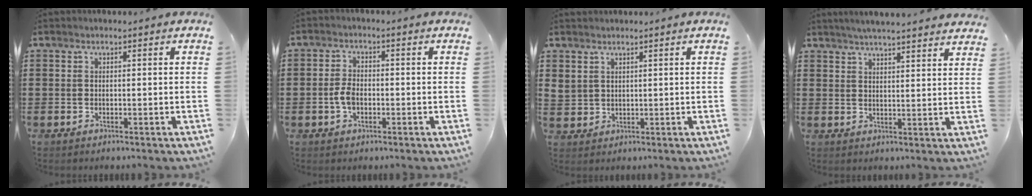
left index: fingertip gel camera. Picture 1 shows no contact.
{"total": 3.5, "force": [-0.8, 2.1, 2.7], "torque": [-0.074, -0.005, -0.020]}
{"total": 2.3, "force": [1.8, 1.5, 0.2], "torque": [-0.012, 0.004, 0.034]}
{"total": 3.8, "force": [3.7, -0.4, 1.0], "torque": [-0.030, -0.014, 0.066]}